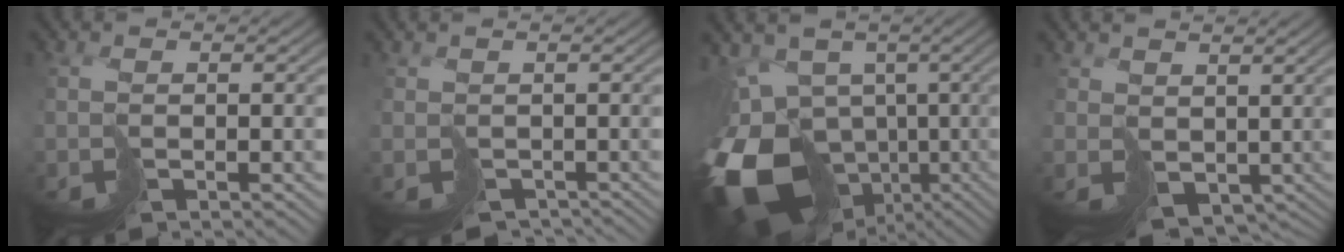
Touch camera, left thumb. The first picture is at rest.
{"total": 2.4, "force": [-1.8, 1.5, 0.1], "torque": [0.008, -0.014, -0.021]}
{"total": 17.2, "force": [-5.9, 12.9, 9.8], "torque": [-0.240, -0.039, -0.075]}
{"total": 4.0, "force": [1.2, 3.2, 2.0], "torque": [-0.054, -0.020, 0.036]}